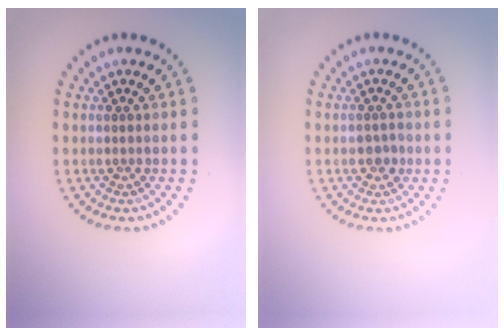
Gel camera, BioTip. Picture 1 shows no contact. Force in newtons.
{"total": 1.5, "press": 1.5, "slide": 0.3}